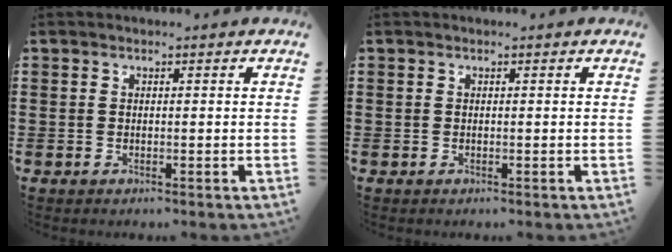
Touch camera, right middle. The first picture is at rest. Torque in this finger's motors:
{"motor_torque": [0.00, 0.00, 0.00, 0.00]}